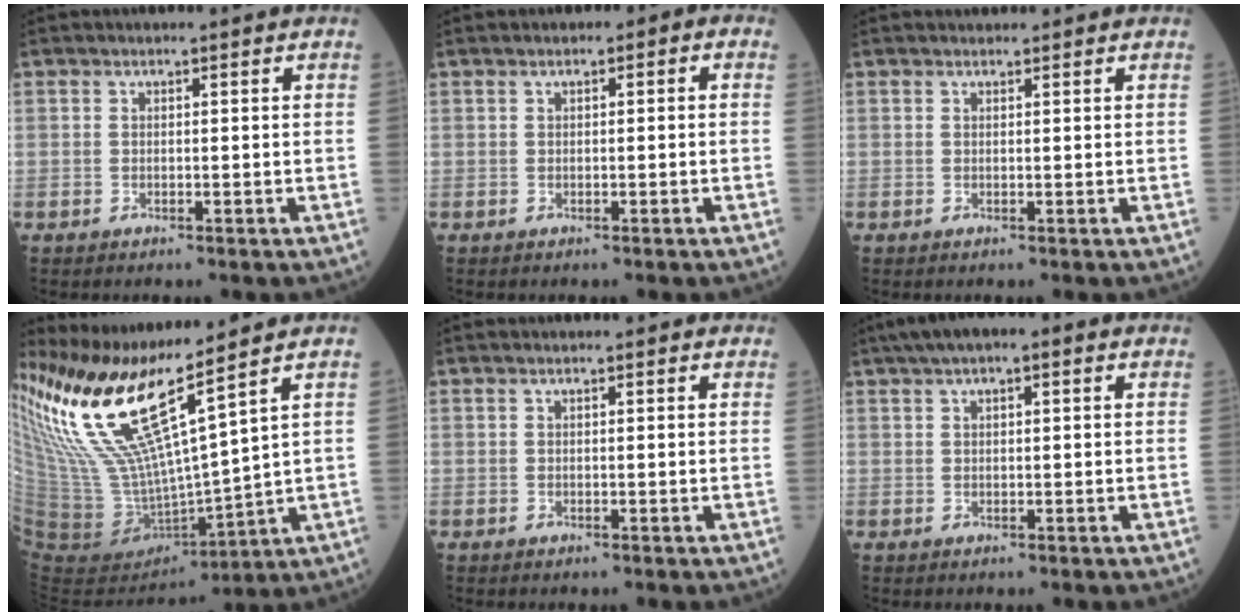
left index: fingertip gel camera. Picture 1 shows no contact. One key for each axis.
{"total": 1.4, "fx": 0.1, "fy": 0.8, "fz": 1.1, "tx": -0.010, "ty": 0.014, "tz": -0.004}
{"total": 1.6, "fx": 1.5, "fy": 0.5, "fz": 0.4, "tx": -0.007, "ty": 0.019, "tz": 0.021}
{"total": 15.4, "fx": 11.3, "fy": 0.0, "fz": 10.5, "tx": -0.220, "ty": -0.018, "tz": 0.234}
{"total": 0.8, "fx": 0.6, "fy": 0.3, "fz": 0.4, "tx": -0.006, "ty": 0.010, "tz": 0.003}
{"total": 7.8, "fx": 4.8, "fy": 2.4, "fz": 5.7, "tx": -0.096, "ty": 0.039, "tz": 0.071}